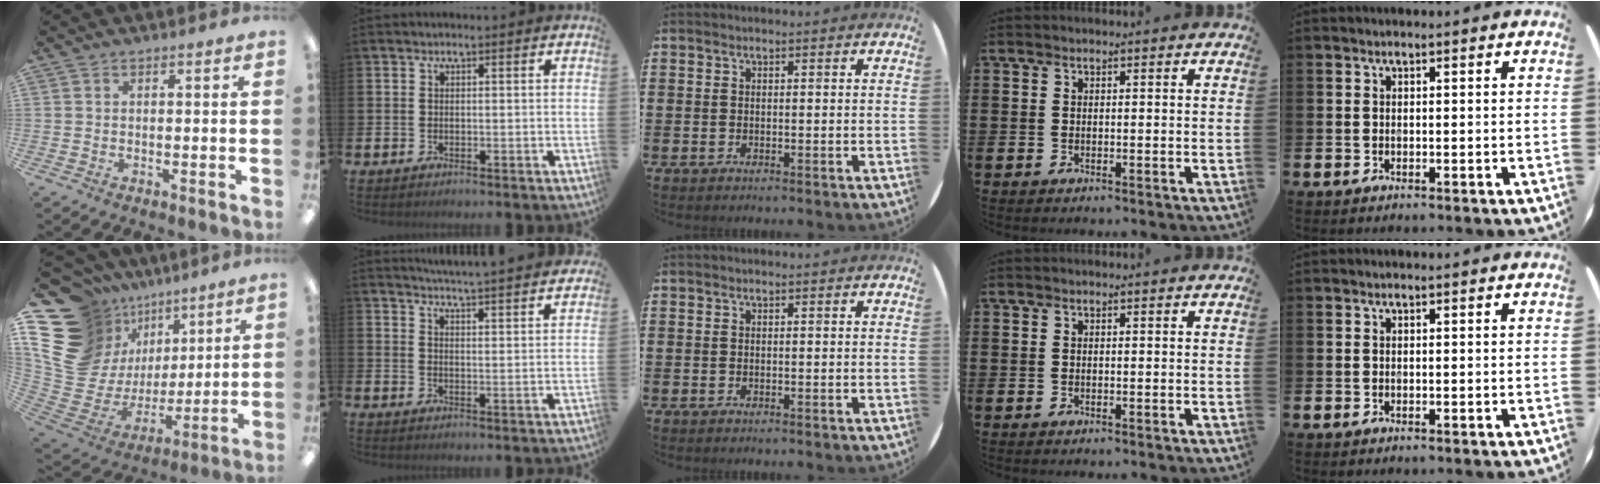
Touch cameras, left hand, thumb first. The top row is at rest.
{"thumb": {"total": 20.0, "force": [7.8, 16.2, 8.8], "torque": [-0.186, -0.070, 0.177]}, "index": {"total": 5.2, "force": [5.2, -0.5, 0.5], "torque": [-0.025, -0.038, 0.090]}}